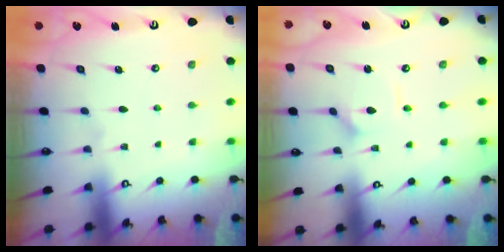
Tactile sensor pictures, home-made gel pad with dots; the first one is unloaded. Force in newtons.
{"total": 2.5, "press": 2.5, "slide": 0.2}